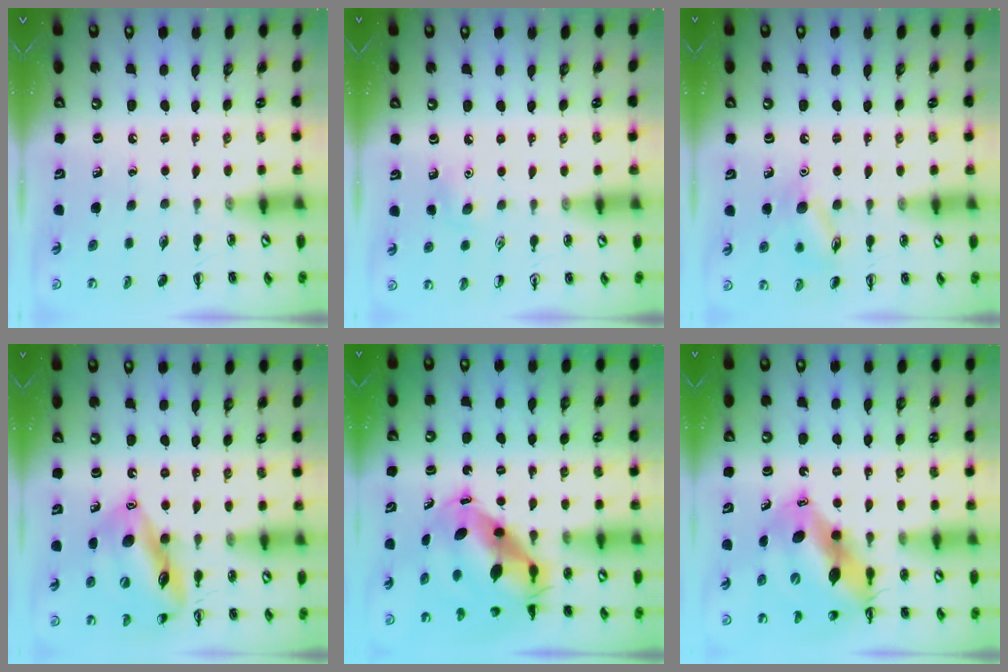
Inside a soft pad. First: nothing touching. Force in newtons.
{"total": 5.5, "press": 5.3, "slide": 1.5}
{"total": 9.5, "press": 9.5, "slide": 0.8}
{"total": 15.4, "press": 15.4, "slide": 1.3}
{"total": 8.7, "press": 8.4, "slide": 2.2}
{"total": 14.3, "press": 13.7, "slide": 4.1}